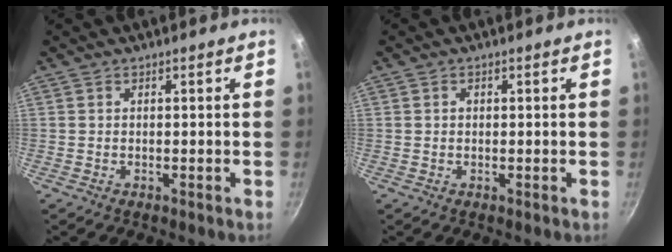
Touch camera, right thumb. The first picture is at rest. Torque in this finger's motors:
{"motor_torque": [0.15, -0.03, -0.06, 0.10, -0.04]}